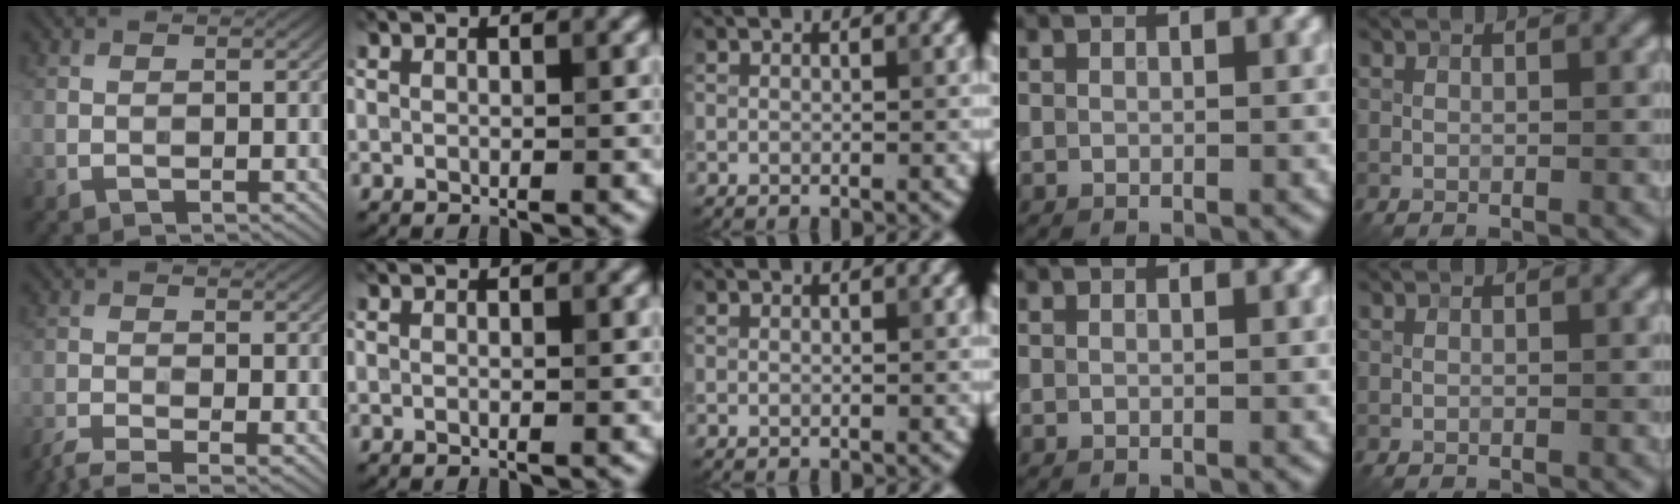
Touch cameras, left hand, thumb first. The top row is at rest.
{"thumb": {"total": 3.9, "force": [-3.1, 0.6, 2.4], "torque": [-0.044, -0.010, -0.070]}}